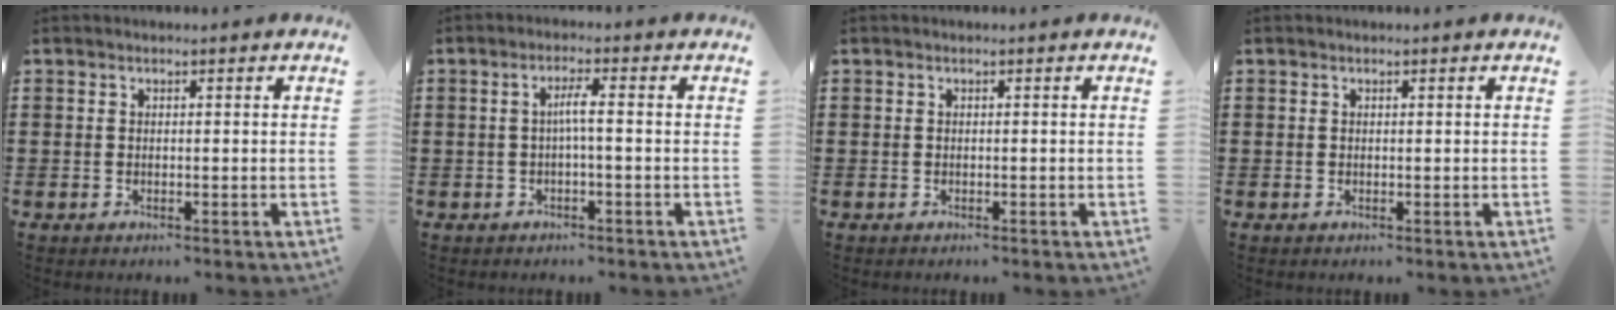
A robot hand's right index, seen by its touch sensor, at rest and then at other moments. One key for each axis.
{"total": 2.6, "fx": -0.5, "fy": -0.1, "fz": 2.5, "tx": -0.048, "ty": -0.002, "tz": -0.013}
{"total": 0.0}
{"total": 0.0}